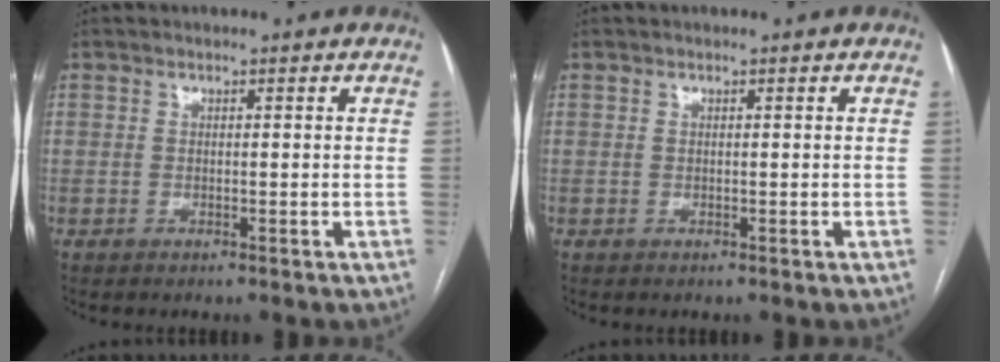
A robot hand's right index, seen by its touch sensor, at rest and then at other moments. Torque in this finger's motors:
{"motor_torque": [0.27, 0.13, -0.03, -0.01]}